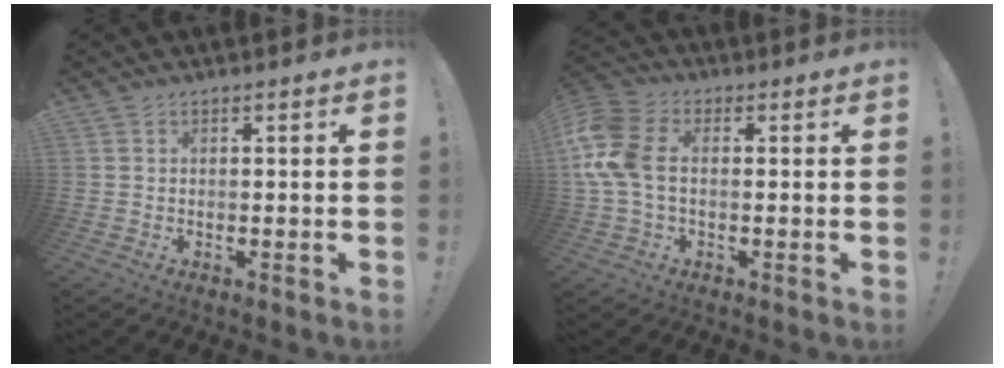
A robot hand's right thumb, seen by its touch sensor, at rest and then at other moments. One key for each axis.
{"total": 12.6, "fx": 0.7, "fy": 8.1, "fz": 9.6, "tx": -0.209, "ty": 0.004, "tz": 0.015}